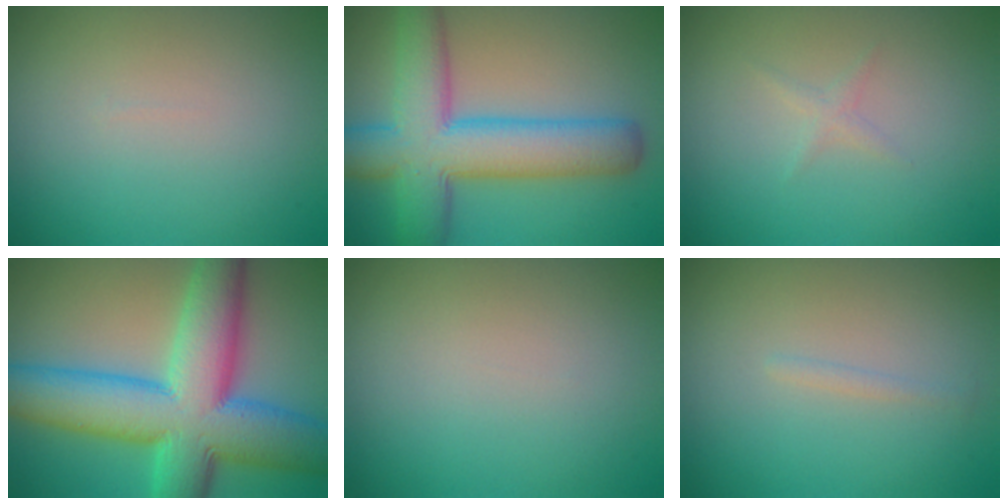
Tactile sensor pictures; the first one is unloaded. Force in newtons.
{"total": 9.7, "press": 9.7, "slide": 0.2}
{"total": 0.7, "press": 0.7, "slide": 0.0}
{"total": 13.7, "press": 13.7, "slide": 0.2}
{"total": 0.0}
{"total": 0.6, "press": 0.6, "slide": 0.0}